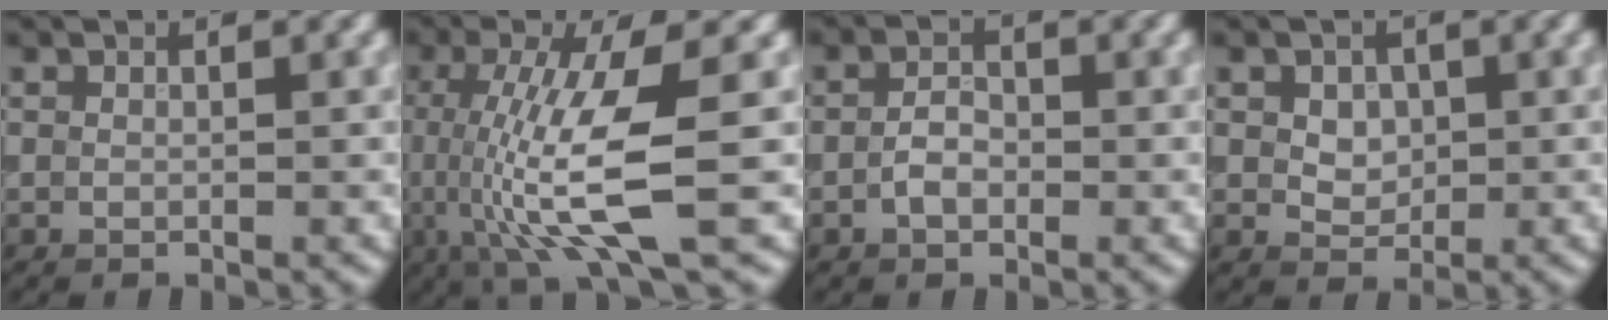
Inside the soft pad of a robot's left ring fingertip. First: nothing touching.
{"total": 9.3, "force": [-0.7, 2.4, 9.0], "torque": [-0.168, -0.014, -0.008]}
{"total": 2.1, "force": [-0.7, 1.3, 1.5], "torque": [-0.029, 0.004, -0.018]}
{"total": 2.2, "force": [0.4, 1.7, 1.4], "torque": [-0.025, 0.000, 0.006]}